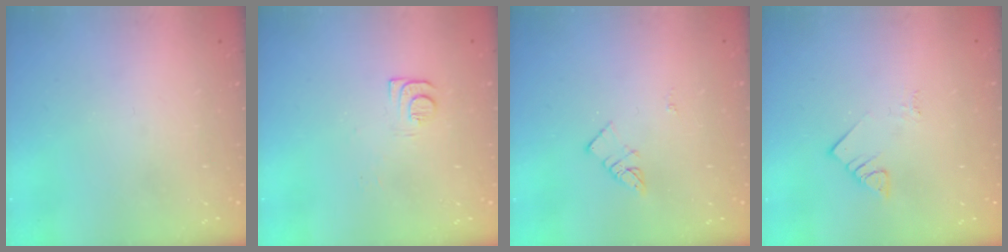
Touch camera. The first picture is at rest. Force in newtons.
{"total": 5.9, "press": 5.9, "slide": 0.8}
{"total": 3.3, "press": 3.3, "slide": 0.3}
{"total": 3.3, "press": 3.3, "slide": 0.4}